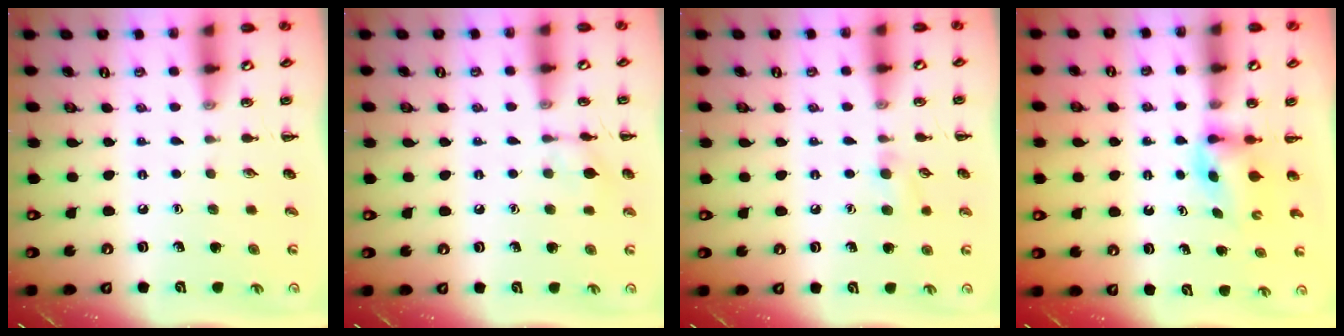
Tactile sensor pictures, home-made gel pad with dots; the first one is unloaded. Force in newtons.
{"total": 7.5, "press": 7.2, "slide": 1.9}
{"total": 7.2, "press": 6.8, "slide": 2.3}
{"total": 2.9, "press": 2.7, "slide": 1.0}